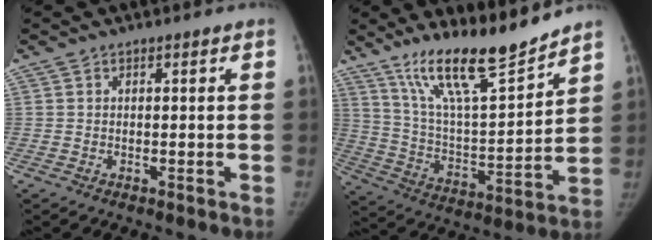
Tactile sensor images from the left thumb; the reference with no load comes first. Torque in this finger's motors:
{"motor_torque": [0.10, 0.08, 0.41, -0.23, 0.33]}